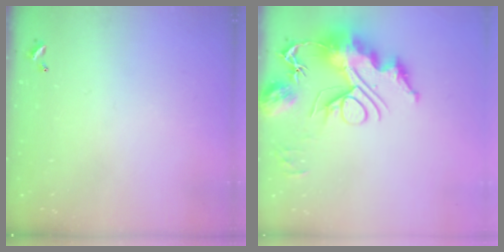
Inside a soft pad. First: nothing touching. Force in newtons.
{"total": 16.1, "press": 15.9, "slide": 2.3}